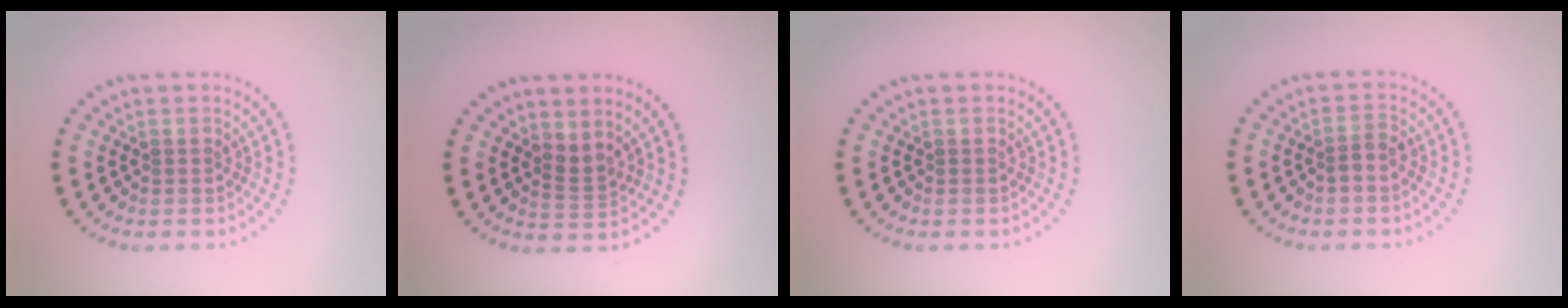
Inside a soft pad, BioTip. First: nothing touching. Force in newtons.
{"total": 1.6, "press": 1.2, "slide": 1.1}
{"total": 0.0}
{"total": 1.2, "press": 0.9, "slide": 0.8}